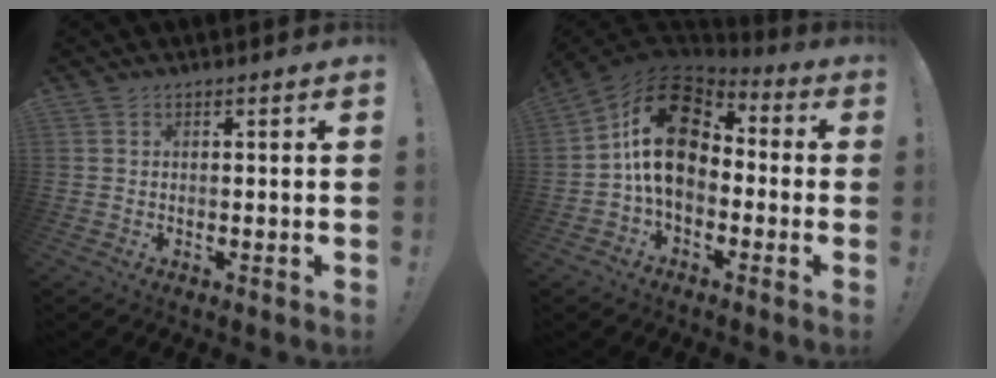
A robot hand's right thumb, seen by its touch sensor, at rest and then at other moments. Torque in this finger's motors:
{"motor_torque": [2.04, 2.97, 1.71, -0.48, 0.54]}